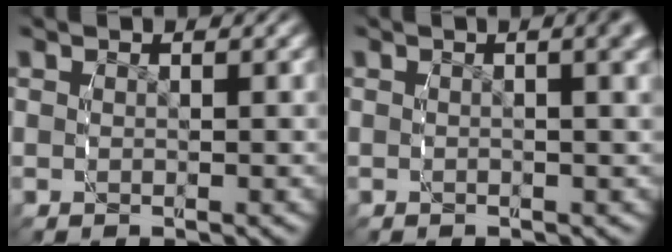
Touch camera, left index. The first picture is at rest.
{"total": 1.9, "force": [0.5, 0.2, 1.9], "torque": [-0.018, 0.004, 0.002]}